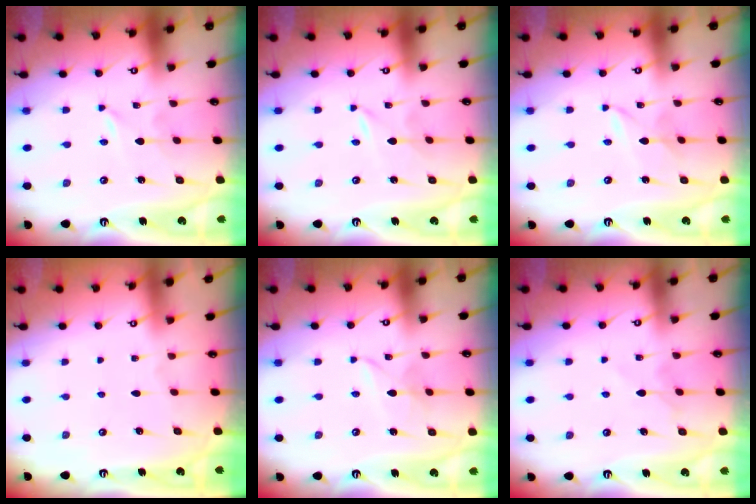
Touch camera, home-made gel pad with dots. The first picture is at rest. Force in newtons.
{"total": 0.0}
{"total": 2.4, "press": 2.3, "slide": 0.3}
{"total": 0.0}
{"total": 3.0, "press": 3.0, "slide": 0.2}
{"total": 5.2, "press": 5.2, "slide": 0.8}